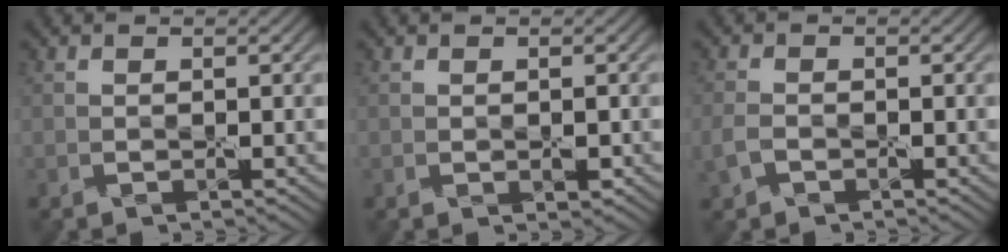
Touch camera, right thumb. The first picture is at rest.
{"total": 1.0, "force": [-0.1, 0.5, 0.8], "torque": [-0.011, -0.004, 0.001]}
{"total": 2.2, "force": [-0.9, 1.4, 1.4], "torque": [-0.039, -0.003, -0.022]}